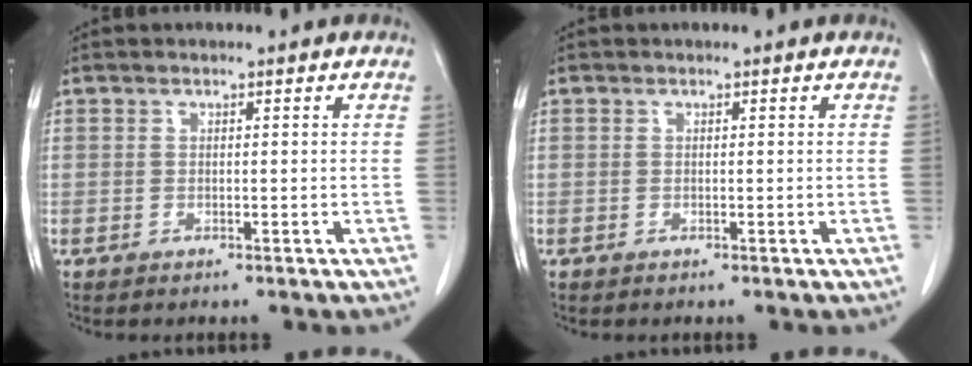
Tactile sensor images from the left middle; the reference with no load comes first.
{"total": 0.0}